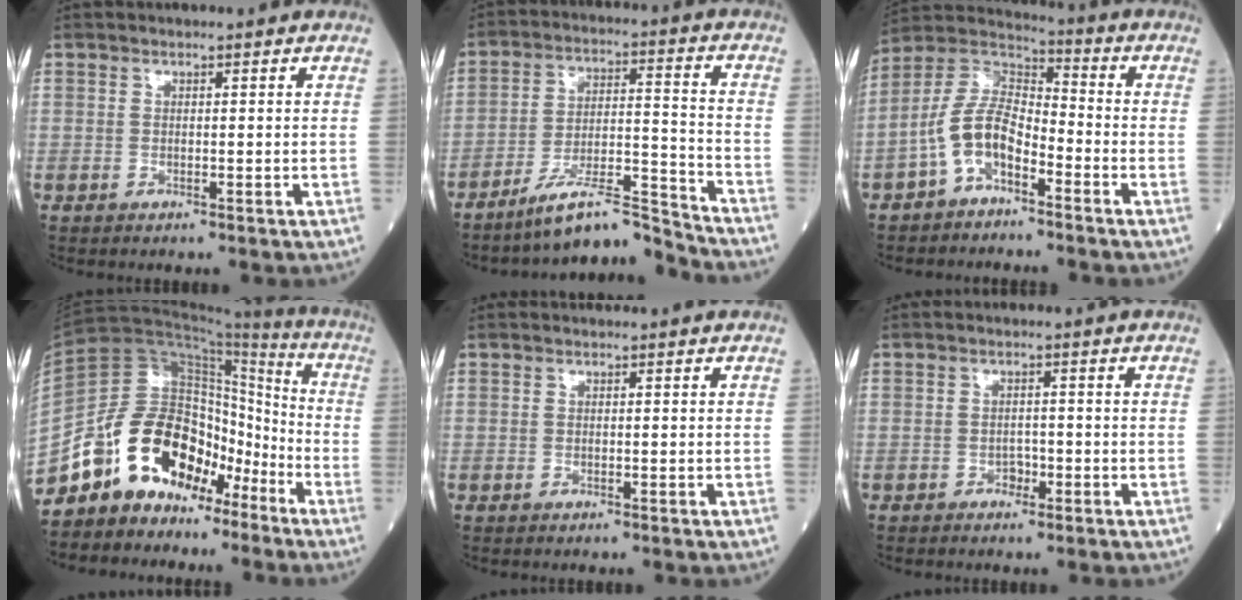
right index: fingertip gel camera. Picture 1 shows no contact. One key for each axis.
{"total": 10.6, "fx": -9.8, "fy": -0.2, "fz": 3.9, "tx": -0.060, "ty": 0.025, "tz": -0.169}
{"total": 9.2, "fx": -4.3, "fy": 4.4, "fz": 6.8, "tx": -0.152, "ty": 0.025, "tz": -0.089}
{"total": 16.5, "fx": -10.8, "fy": 9.6, "fz": 8.0, "tx": -0.151, "ty": 0.074, "tz": -0.186}
{"total": 0.0}
{"total": 1.5, "fx": -0.8, "fy": 1.1, "fz": 0.8, "tx": -0.008, "ty": 0.005, "tz": -0.012}